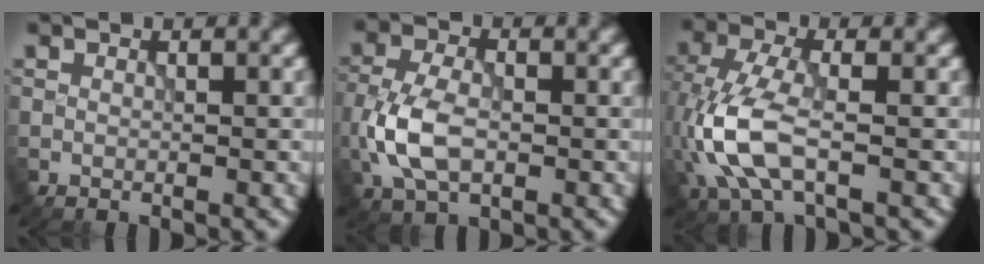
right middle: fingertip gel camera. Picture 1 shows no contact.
{"total": 5.5, "force": [-1.4, 3.2, 4.2], "torque": [-0.098, -0.002, -0.032]}
{"total": 6.7, "force": [-1.6, 3.1, 5.7], "torque": [-0.146, 0.004, -0.035]}